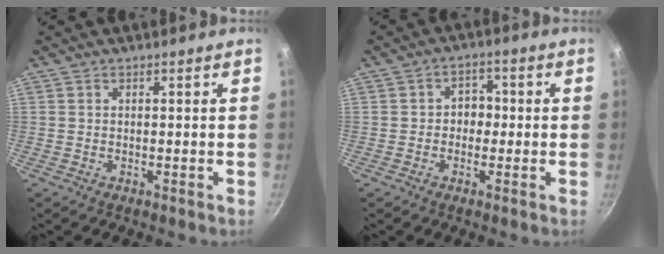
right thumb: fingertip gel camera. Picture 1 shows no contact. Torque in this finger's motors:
{"motor_torque": [-0.28, 0.19, 0.29, 0.18, 0.03]}